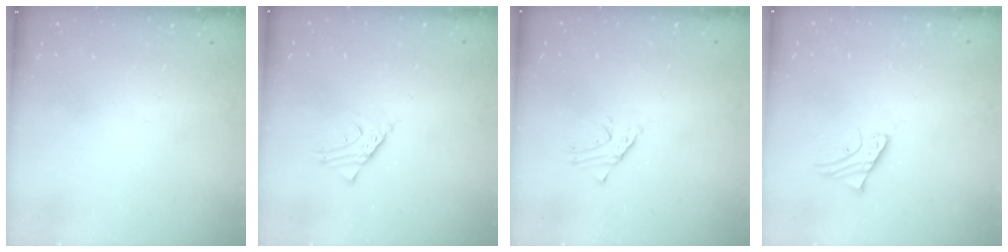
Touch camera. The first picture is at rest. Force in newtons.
{"total": 3.1, "press": 3.1, "slide": 0.3}
{"total": 1.5, "press": 1.5, "slide": 0.1}
{"total": 2.4, "press": 2.4, "slide": 0.1}